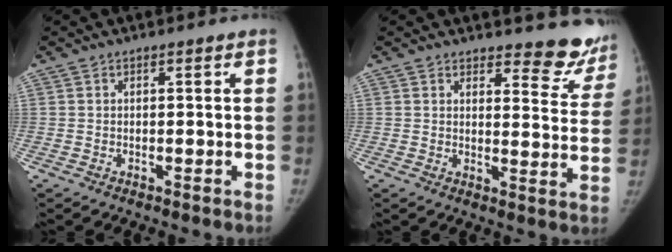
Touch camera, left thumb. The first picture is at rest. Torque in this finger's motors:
{"motor_torque": [0.66, -0.08, 0.30, -0.91, 0.05]}